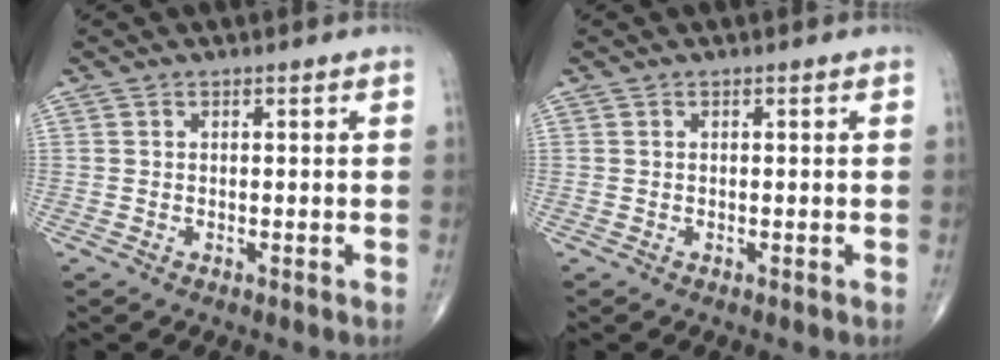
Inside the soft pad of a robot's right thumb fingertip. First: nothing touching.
{"total": 0.0}